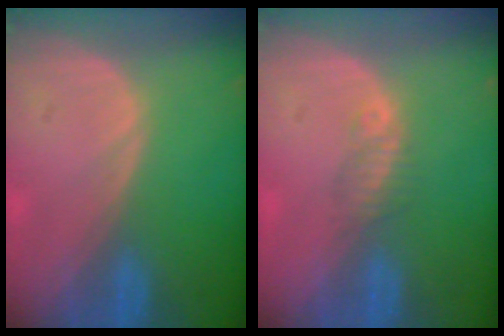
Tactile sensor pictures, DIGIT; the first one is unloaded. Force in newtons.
{"total": 1.8, "press": 1.6, "slide": 0.8}